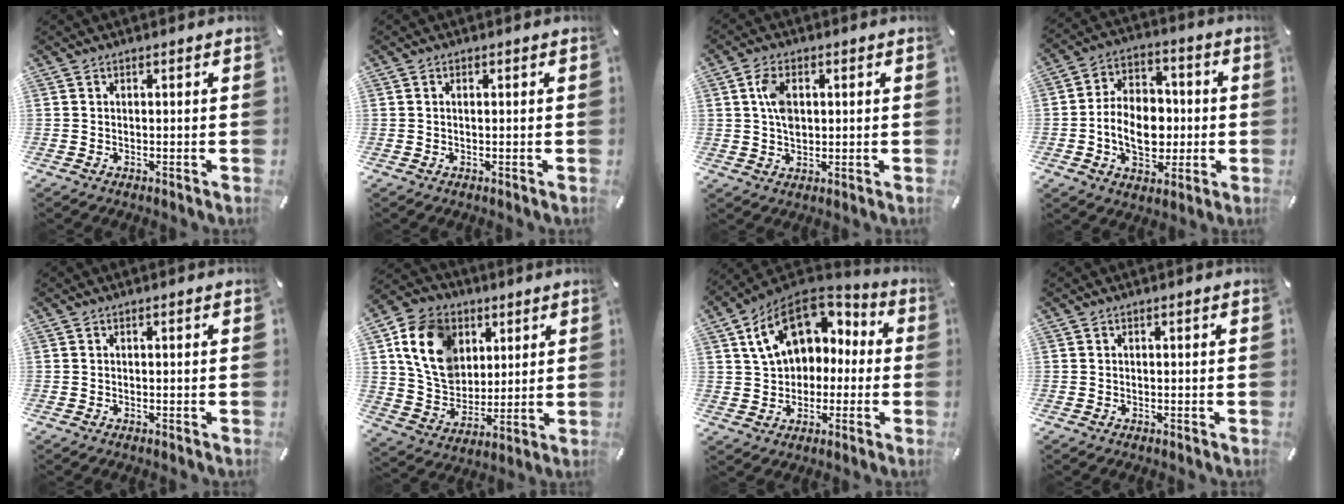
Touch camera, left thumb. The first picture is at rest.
{"total": 0.5, "force": [0.2, 0.2, 0.4], "torque": [-0.008, 0.003, 0.002]}
{"total": 5.8, "force": [1.2, 4.1, 3.9], "torque": [-0.071, 0.002, 0.018]}
{"total": 12.5, "force": [-1.9, 9.4, 8.1], "torque": [-0.144, 0.019, -0.031]}
{"total": 0.0}
{"total": 15.8, "force": [5.9, 12.8, 7.1], "torque": [-0.152, -0.010, 0.114]}
{"total": 15.2, "force": [5.4, 11.6, 8.2], "torque": [-0.142, -0.012, 0.104]}
{"total": 0.0}